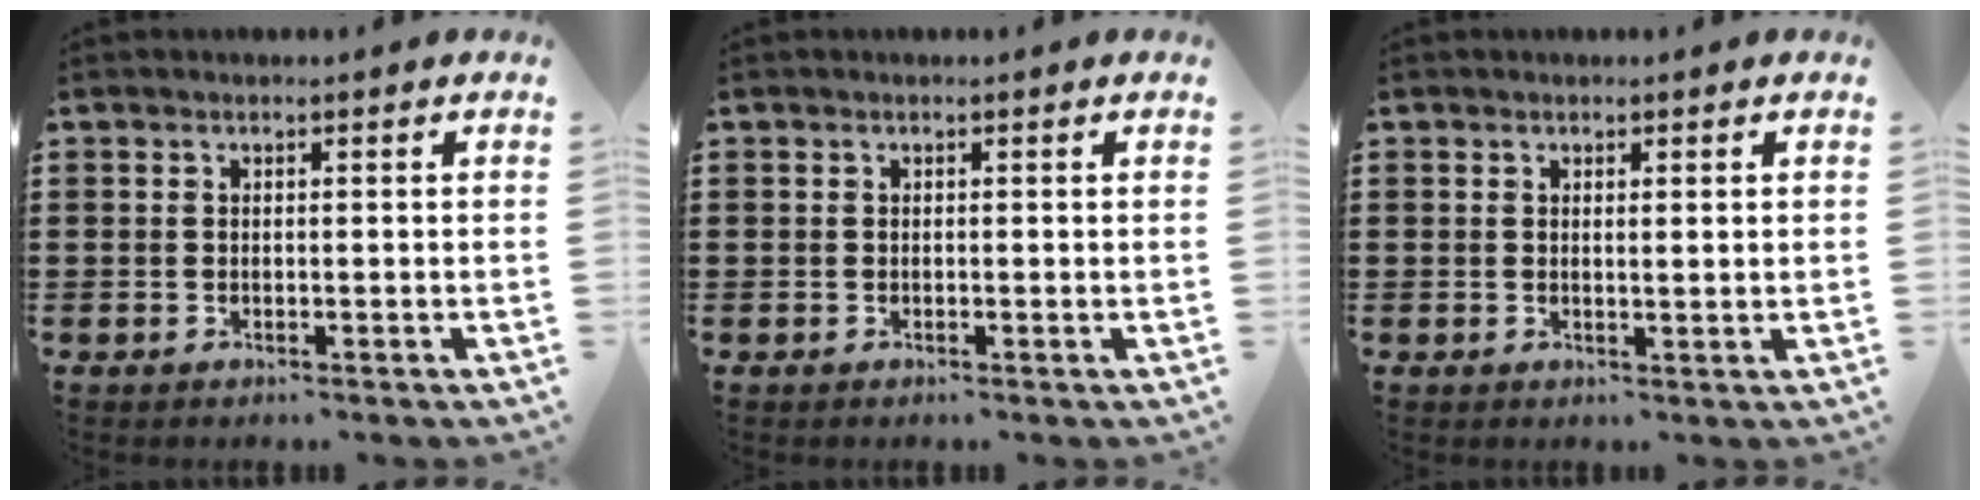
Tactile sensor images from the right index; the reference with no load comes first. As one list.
[{"total": 0.0}, {"total": 0.8, "force": [0.4, 0.0, 0.7], "torque": [-0.013, 0.000, 0.007]}]